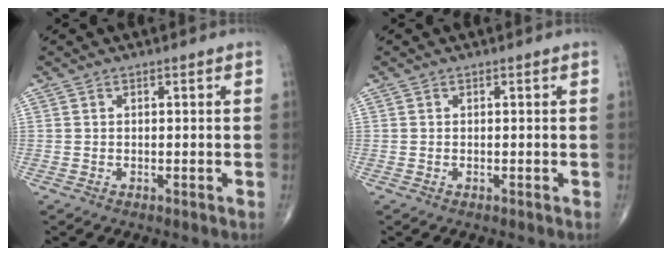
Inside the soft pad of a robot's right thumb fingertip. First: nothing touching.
{"total": 0.0}